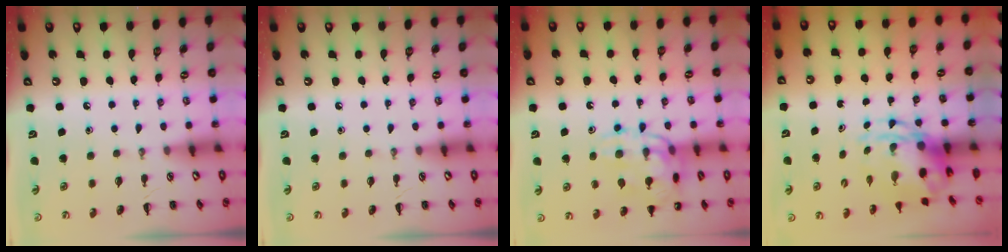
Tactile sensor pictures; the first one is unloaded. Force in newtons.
{"total": 0.0}
{"total": 15.3, "press": 15.1, "slide": 2.2}
{"total": 5.7, "press": 5.5, "slide": 1.5}